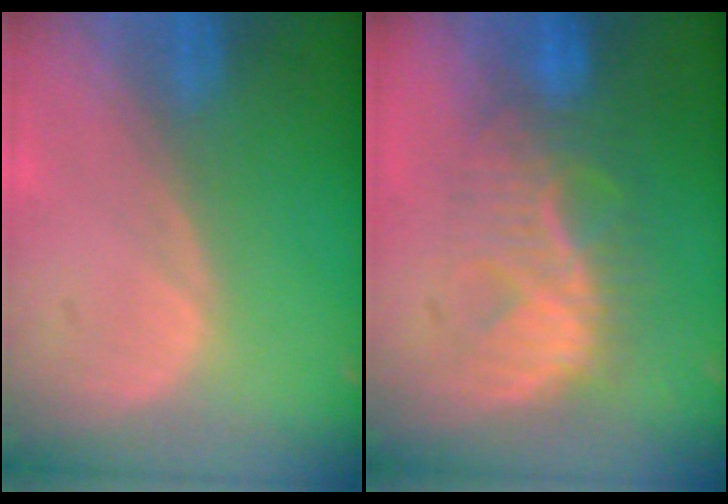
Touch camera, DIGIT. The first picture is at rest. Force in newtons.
{"total": 8.0, "press": 7.9, "slide": 1.3}